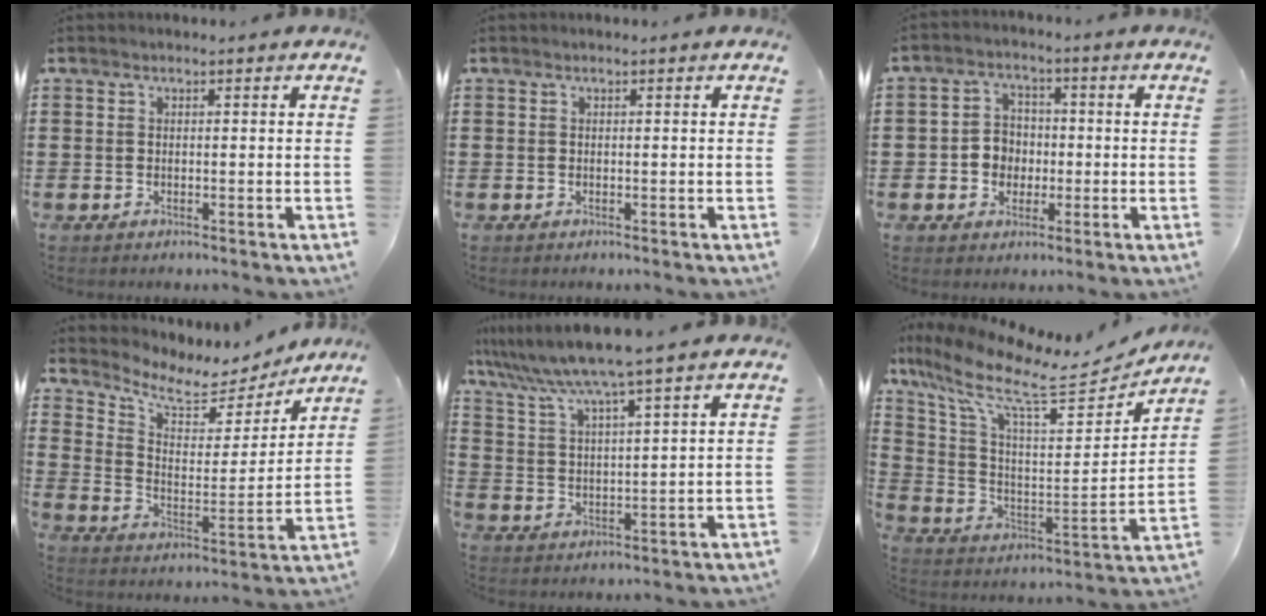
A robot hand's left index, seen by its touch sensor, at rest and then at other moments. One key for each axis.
{"total": 0.0}
{"total": 4.5, "fx": -1.0, "fy": 4.2, "fz": 1.4, "tx": -0.042, "ty": 0.013, "tz": -0.022}
{"total": 6.5, "fx": 5.6, "fy": 2.4, "fz": 2.5, "tx": -0.073, "ty": -0.032, "tz": 0.091}
{"total": 6.7, "fx": 5.8, "fy": -1.2, "fz": 3.3, "tx": -0.086, "ty": -0.038, "tz": 0.095}
{"total": 11.0, "fx": 8.5, "fy": 2.2, "fz": 6.7, "tx": -0.156, "ty": -0.063, "tz": 0.137}